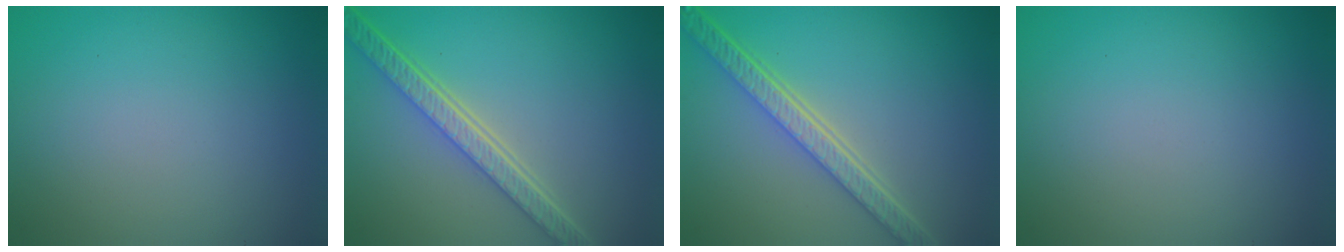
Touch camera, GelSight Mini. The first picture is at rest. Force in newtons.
{"total": 5.6, "press": 4.1, "slide": 3.8}
{"total": 5.6, "press": 4.2, "slide": 3.6}
{"total": 0.0}